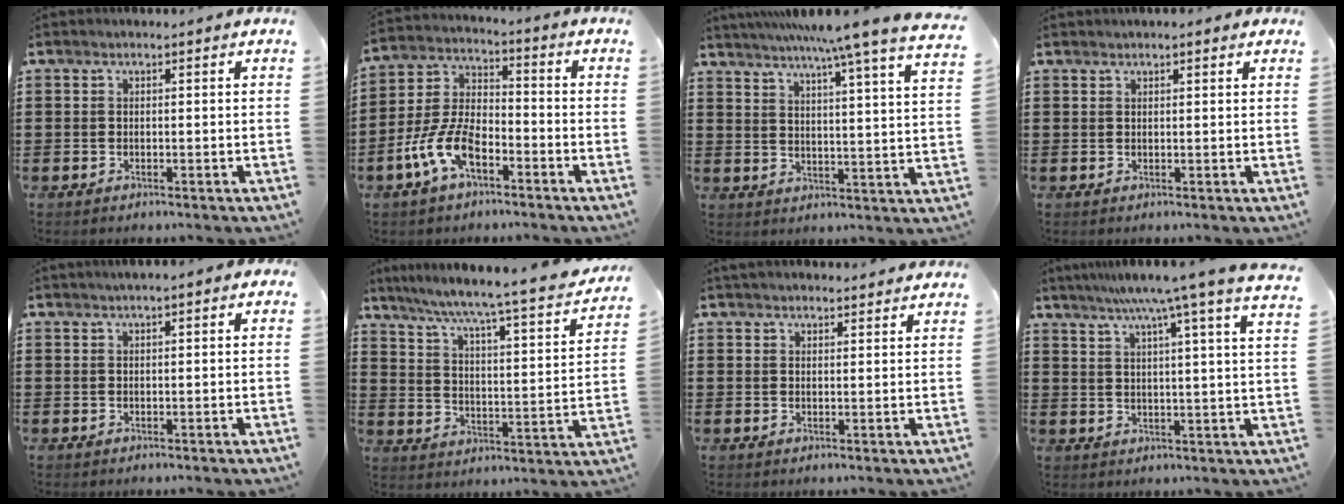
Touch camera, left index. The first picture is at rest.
{"total": 9.1, "force": [-5.4, 3.9, 6.1], "torque": [-0.155, -0.004, -0.110]}
{"total": 7.8, "force": [6.6, -1.7, 3.9], "torque": [-0.092, -0.045, 0.104]}
{"total": 1.2, "force": [1.0, 0.2, 0.5], "torque": [-0.011, 0.002, 0.019]}
{"total": 0.9, "force": [0.6, 0.1, 0.7], "torque": [-0.014, 0.002, 0.011]}
{"total": 5.3, "force": [4.5, -0.6, 2.7], "torque": [-0.076, -0.050, 0.062]}
{"total": 2.1, "force": [2.1, 0.2, 0.0], "torque": [-0.006, 0.000, 0.041]}
{"total": 7.7, "force": [6.0, -1.5, 4.6], "torque": [-0.101, -0.034, 0.095]}